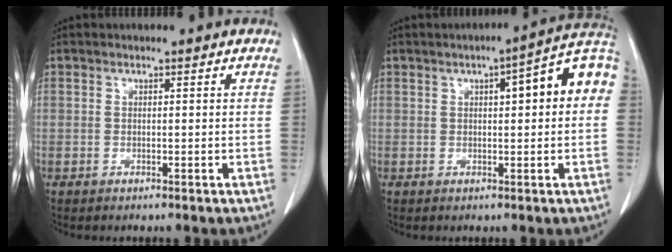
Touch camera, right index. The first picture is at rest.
{"total": 9.7, "force": [1.9, 1.8, 9.4], "torque": [-0.124, 0.034, 0.018]}